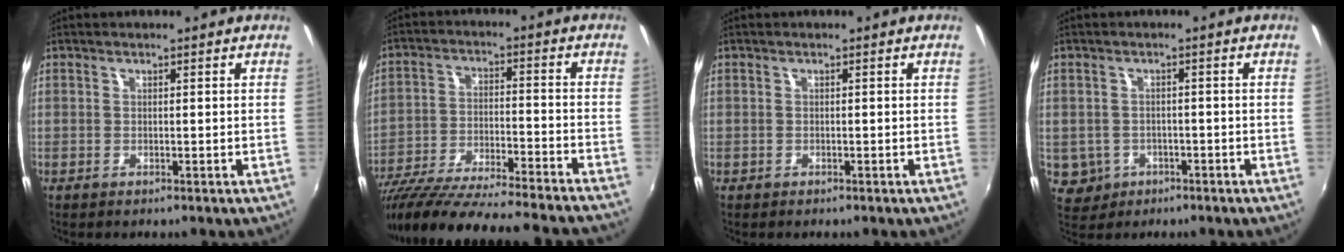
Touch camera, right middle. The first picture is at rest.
{"total": 26.7, "force": [-23.8, 1.0, 12.1], "torque": [-0.215, -0.060, -0.365]}
{"total": 0.0}
{"total": 4.8, "force": [-1.6, 4.3, 1.2], "torque": [-0.038, 0.002, -0.013]}